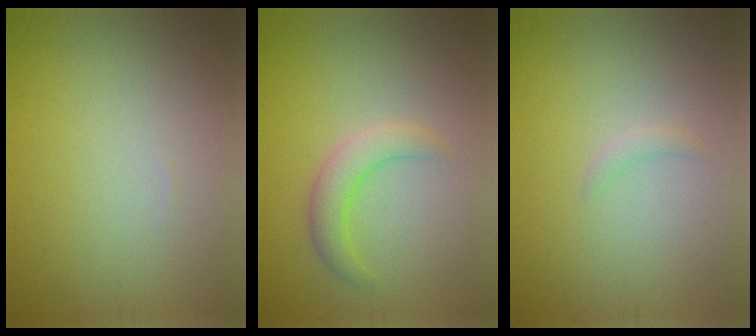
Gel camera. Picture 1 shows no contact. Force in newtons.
{"total": 2.7, "press": 2.7, "slide": 0.2}
{"total": 0.8, "press": 0.7, "slide": 0.2}